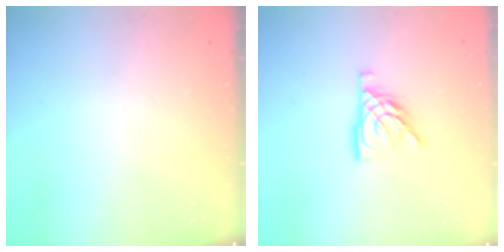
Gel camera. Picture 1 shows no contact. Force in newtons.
{"total": 10.3, "press": 10.2, "slide": 0.8}